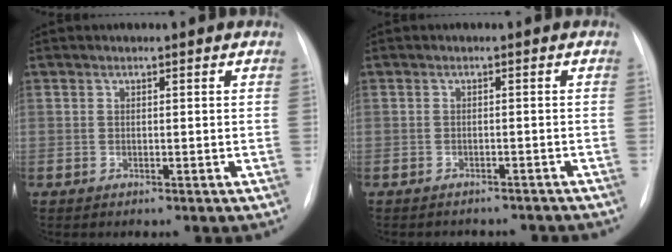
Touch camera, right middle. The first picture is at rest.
{"total": 6.1, "force": [-5.7, 2.1, 1.0], "torque": [-0.005, 0.007, -0.058]}